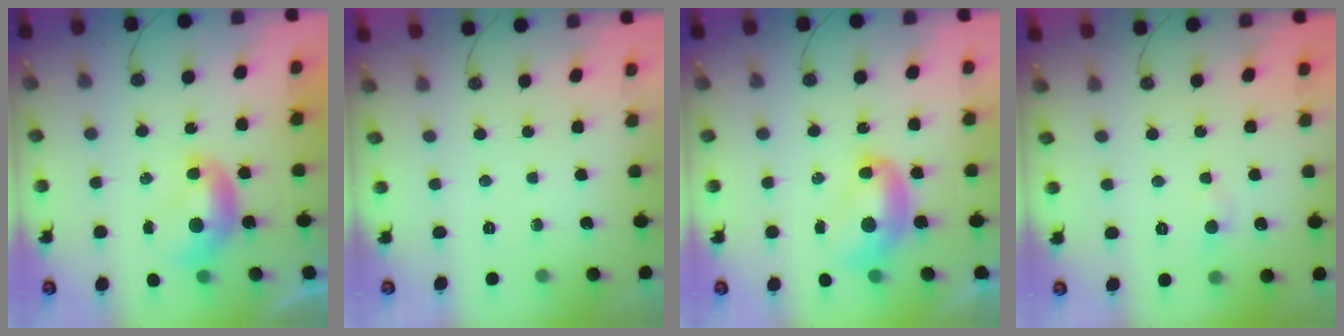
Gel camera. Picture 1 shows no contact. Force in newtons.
{"total": 0.0}
{"total": 2.4, "press": 2.4, "slide": 0.3}
{"total": 1.4, "press": 1.2, "slide": 0.7}